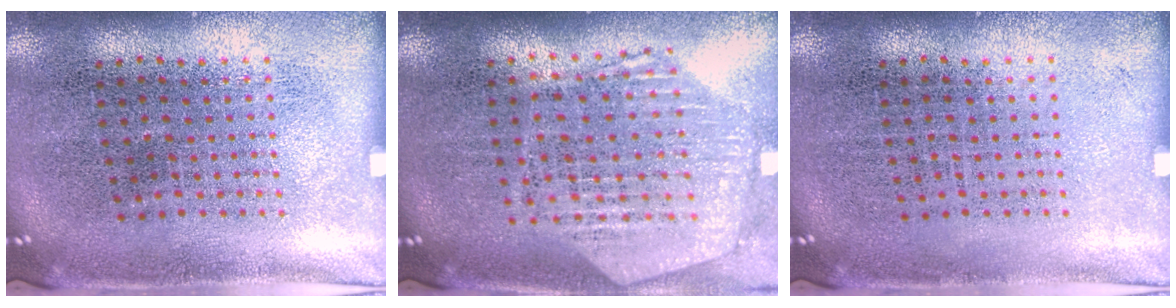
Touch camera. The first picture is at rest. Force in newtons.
{"total": 1.2, "press": 1.2, "slide": 0.1}
{"total": 0.0}